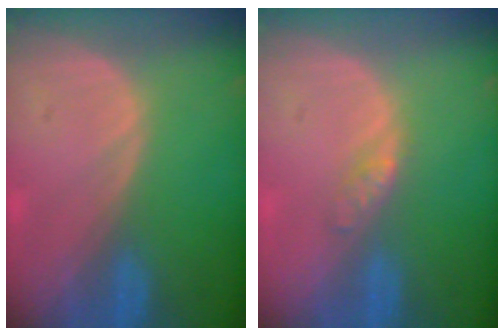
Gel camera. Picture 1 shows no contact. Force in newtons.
{"total": 2.0, "press": 2.0, "slide": 0.1}